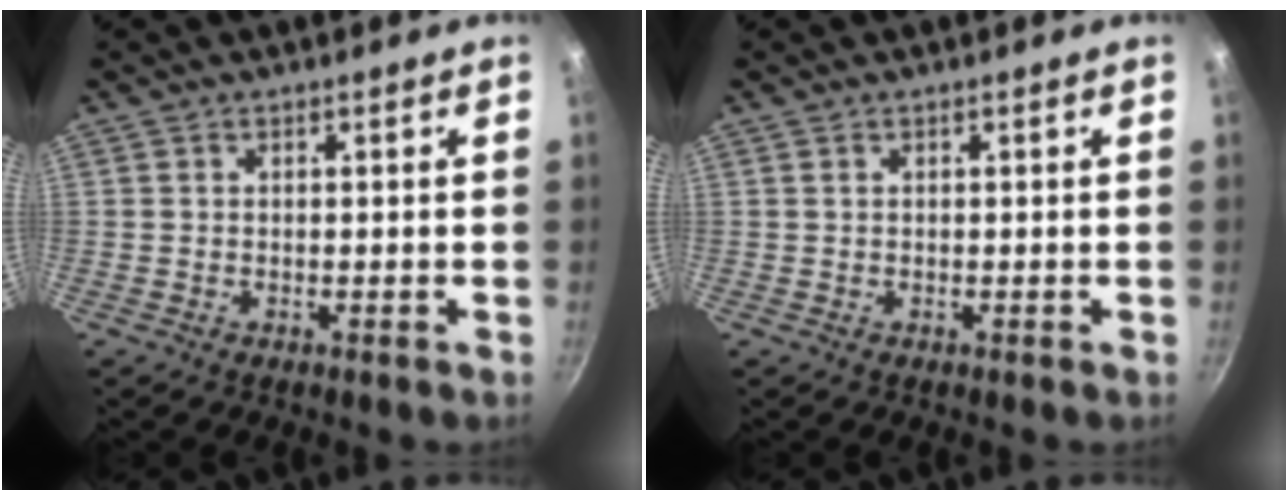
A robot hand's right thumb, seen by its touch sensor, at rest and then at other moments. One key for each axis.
{"total": 0.0}